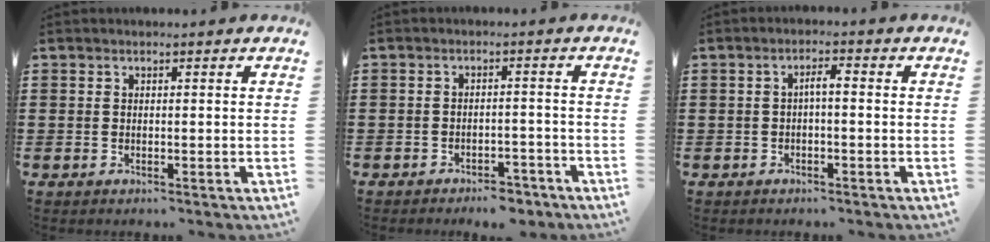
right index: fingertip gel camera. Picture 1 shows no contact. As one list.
[{"total": 3.3, "force": [-3.2, 0.5, 0.5], "torque": [-0.013, 0.002, -0.064]}, {"total": 1.9, "force": [-0.5, 0.3, 1.8], "torque": [-0.034, 0.004, -0.012]}]